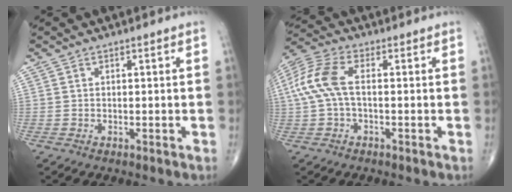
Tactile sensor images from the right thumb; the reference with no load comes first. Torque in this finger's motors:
{"motor_torque": [-0.21, 0.67, 1.05, -0.01, 0.16]}